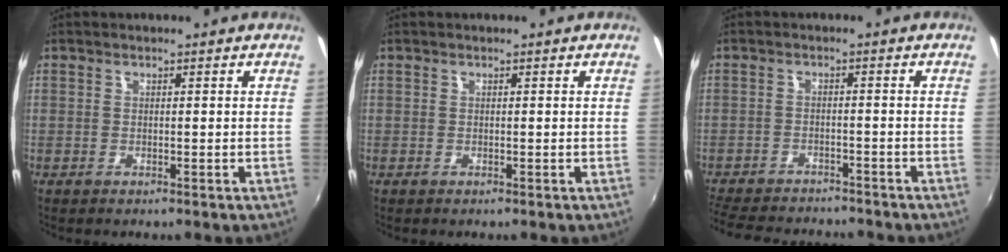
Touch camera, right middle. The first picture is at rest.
{"total": 0.0}
{"total": 13.2, "force": [-11.6, 3.9, 4.7], "torque": [-0.120, -0.010, -0.179]}